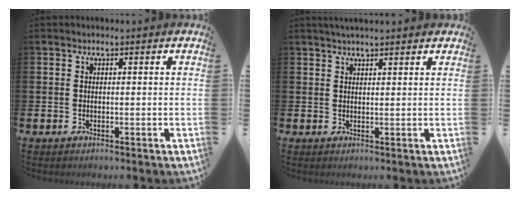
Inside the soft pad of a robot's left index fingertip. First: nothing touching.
{"total": 2.0, "force": [1.9, 0.2, 0.7], "torque": [-0.012, -0.002, 0.033]}